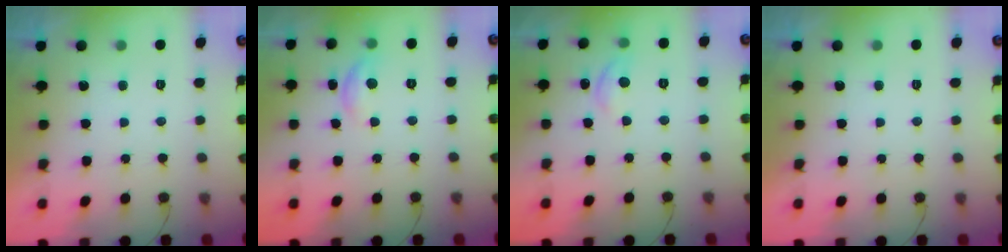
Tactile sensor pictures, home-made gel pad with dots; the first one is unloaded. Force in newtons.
{"total": 6.9, "press": 6.9, "slide": 0.5}
{"total": 5.5, "press": 5.5, "slide": 0.7}
{"total": 0.0}